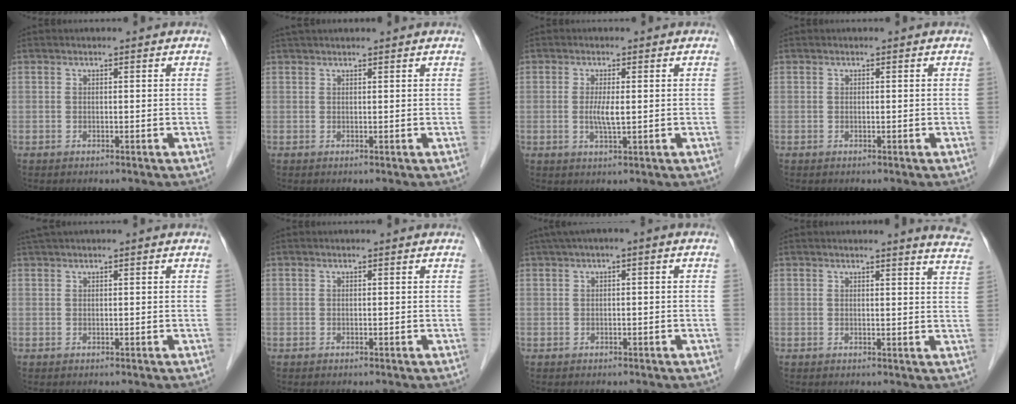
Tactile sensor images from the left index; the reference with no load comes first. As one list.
[{"total": 4.9, "force": [4.5, 0.1, 2.0], "torque": [-0.023, 0.038, 0.062]}, {"total": 2.9, "force": [0.0, 0.4, 2.9], "torque": [-0.063, -0.005, 0.001]}, {"total": 0.0}, {"total": 1.5, "force": [1.0, -0.1, 1.1], "torque": [-0.029, 0.022, 0.025]}, {"total": 0.0}, {"total": 3.0, "force": [0.9, 0.5, 2.9], "torque": [-0.049, 0.020, 0.014]}, {"total": 7.3, "force": [6.8, -0.2, 2.4], "torque": [-0.017, -0.041, 0.046]}]